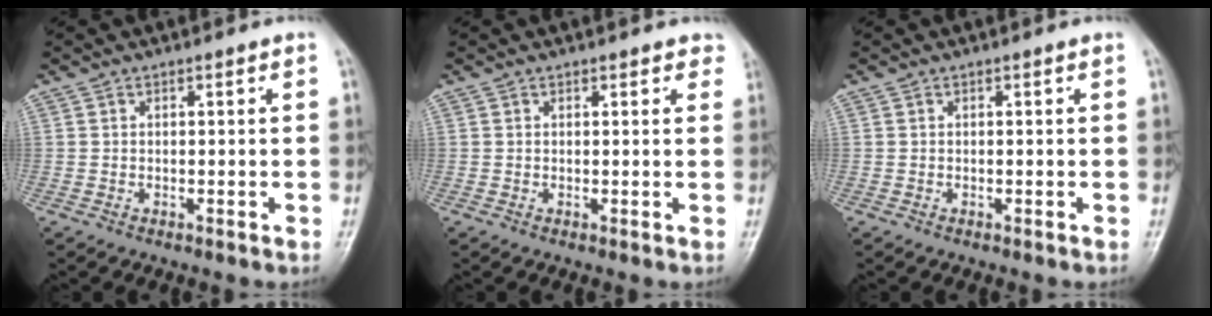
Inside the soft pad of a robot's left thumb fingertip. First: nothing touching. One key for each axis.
{"total": 2.2, "fx": 1.7, "fy": 1.1, "fz": 0.7, "tx": 0.018, "ty": -0.002, "tz": 0.010}
{"total": 0.0}